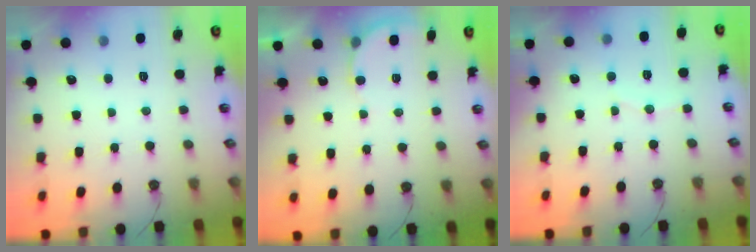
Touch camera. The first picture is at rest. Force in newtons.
{"total": 4.6, "press": 4.6, "slide": 0.3}
{"total": 3.8, "press": 3.6, "slide": 1.0}